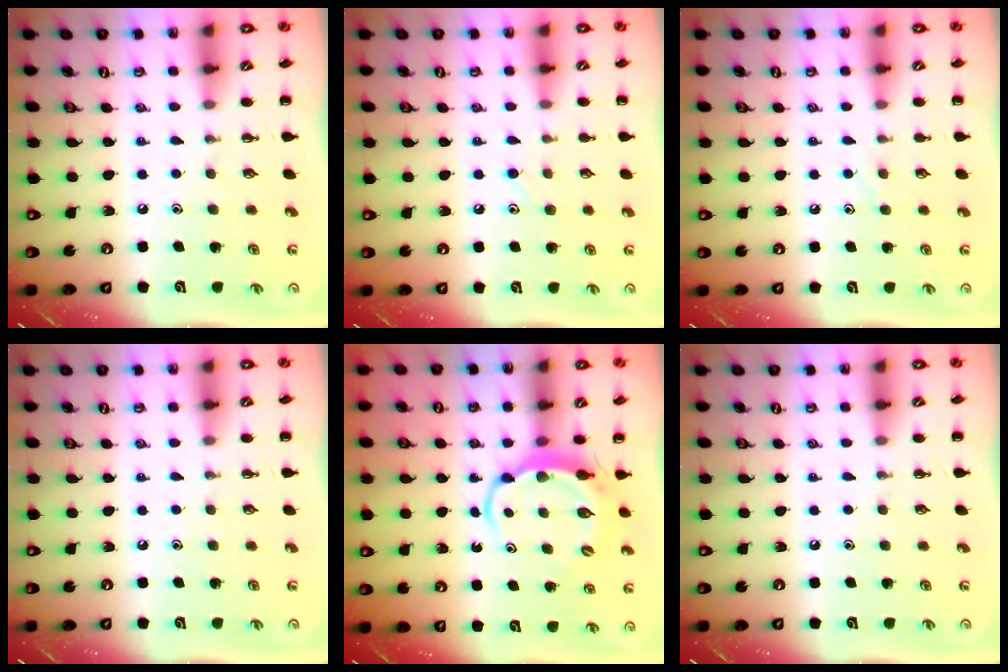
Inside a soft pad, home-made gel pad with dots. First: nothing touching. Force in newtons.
{"total": 7.0, "press": 6.6, "slide": 2.1}
{"total": 4.8, "press": 4.6, "slide": 1.0}
{"total": 0.0}
{"total": 6.3, "press": 6.2, "slide": 1.0}
{"total": 0.0}